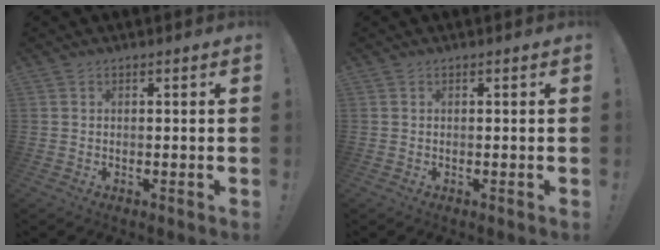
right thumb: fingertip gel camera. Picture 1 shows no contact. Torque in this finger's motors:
{"motor_torque": [0.00, 0.00, 0.00, 0.00, 0.02]}